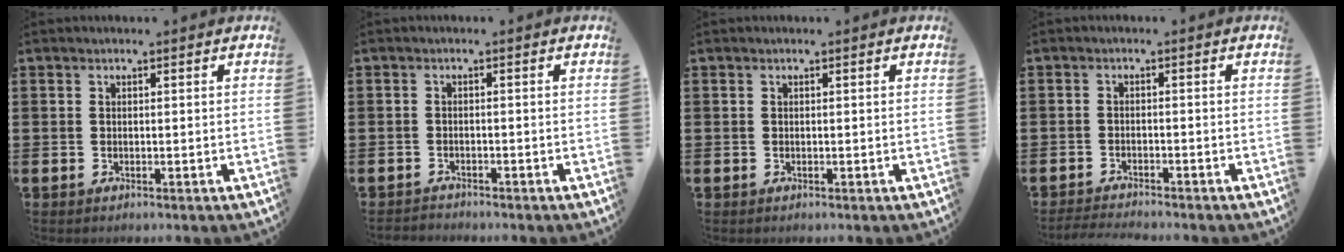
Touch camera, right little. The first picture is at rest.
{"total": 1.0, "force": [-1.0, 0.1, -0.1], "torque": [-0.002, 0.002, -0.022]}
{"total": 0.0}
{"total": 1.7, "force": [-1.7, -0.1, 0.2], "torque": [-0.005, 0.002, -0.035]}